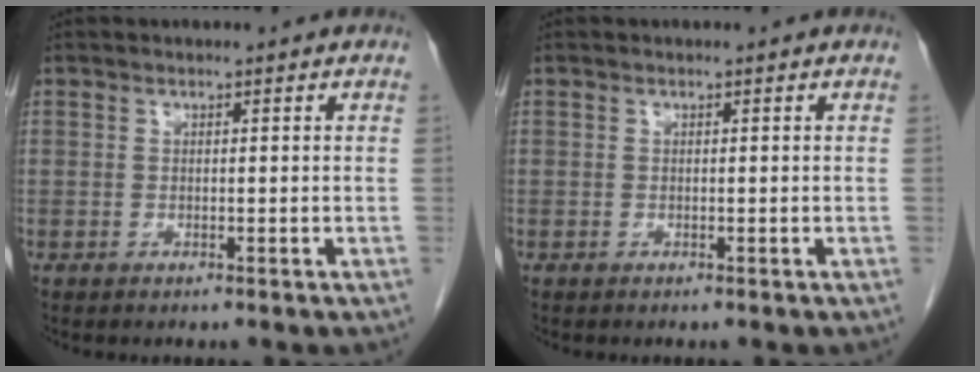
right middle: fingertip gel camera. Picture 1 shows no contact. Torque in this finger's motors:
{"motor_torque": [-0.20, -0.10, -0.03, -0.01]}